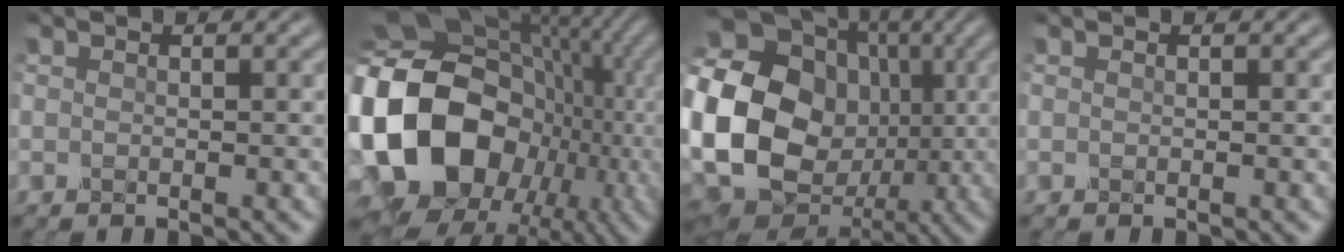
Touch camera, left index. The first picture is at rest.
{"total": 20.2, "force": [-3.8, 16.2, 11.4], "torque": [-0.246, 0.006, -0.076]}
{"total": 24.1, "force": [-0.5, 21.0, 11.7], "torque": [-0.276, 0.004, -0.050]}
{"total": 0.0}